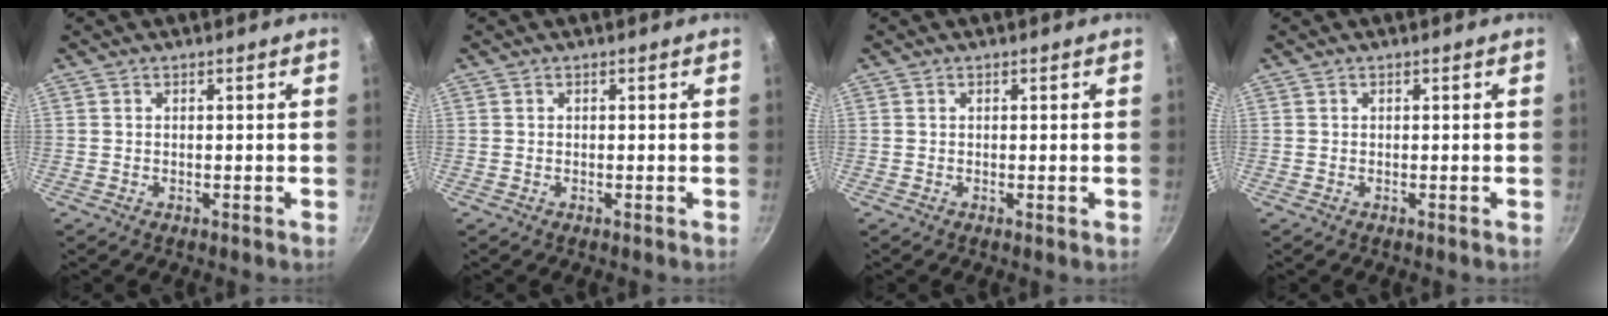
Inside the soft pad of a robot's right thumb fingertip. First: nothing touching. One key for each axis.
{"total": 0.0}
{"total": 0.0}
{"total": 0.0}